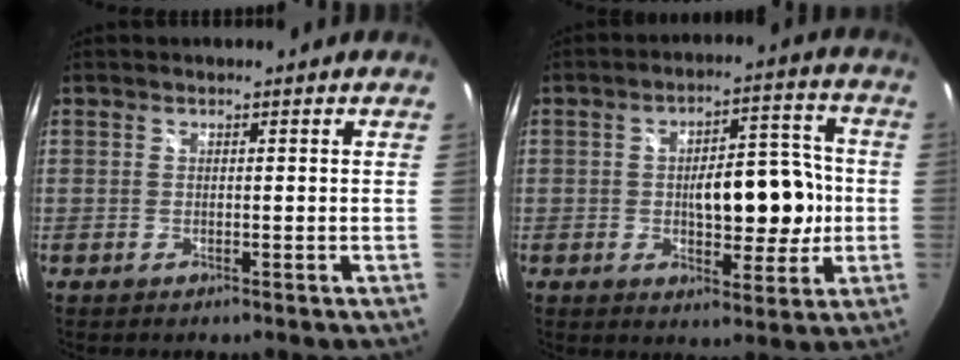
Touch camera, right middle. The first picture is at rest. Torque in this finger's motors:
{"motor_torque": [1.87, -0.26, 0.81, 0.13]}